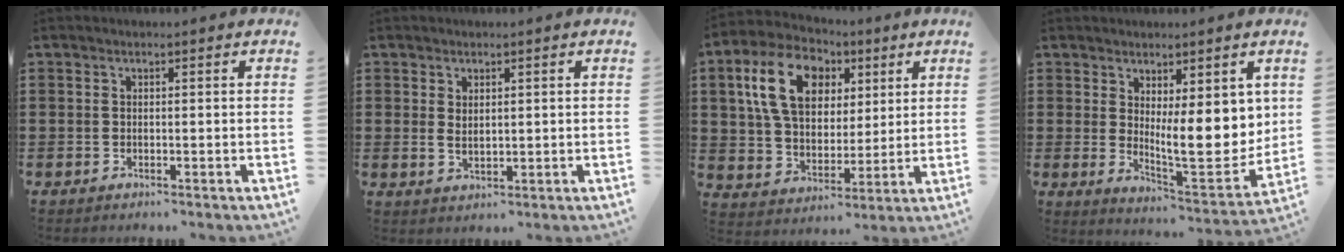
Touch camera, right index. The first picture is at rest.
{"total": 1.6, "force": [1.1, 0.8, 0.8], "torque": [-0.017, 0.005, 0.020]}
{"total": 13.1, "force": [4.9, 8.9, 8.3], "torque": [-0.177, 0.019, 0.088]}
{"total": 9.0, "force": [2.8, 3.6, 7.8], "torque": [-0.106, -0.036, 0.052]}